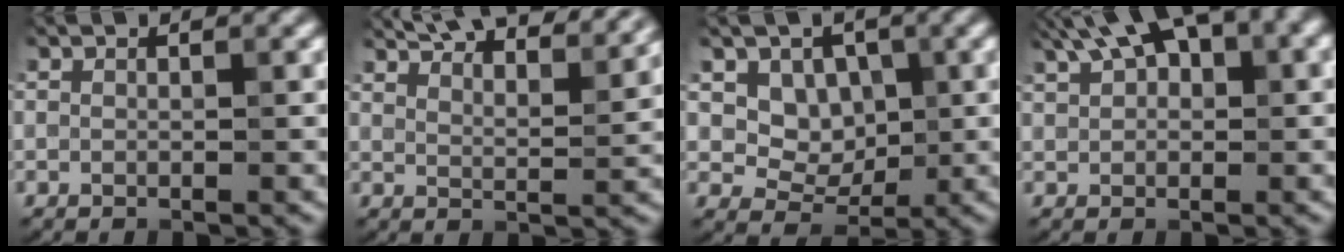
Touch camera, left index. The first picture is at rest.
{"total": 10.8, "force": [8.9, 2.9, 5.4], "torque": [-0.056, 0.024, 0.087]}
{"total": 3.8, "force": [0.8, 3.2, 2.0], "torque": [-0.035, -0.011, 0.014]}
{"total": 6.9, "force": [3.7, 3.1, 5.0], "torque": [-0.082, 0.026, 0.057]}